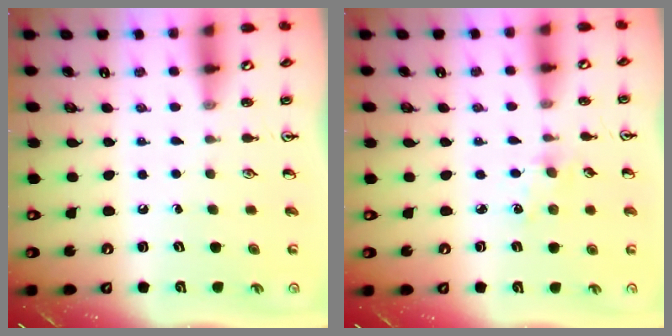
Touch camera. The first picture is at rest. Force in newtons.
{"total": 2.6, "press": 2.6, "slide": 0.4}